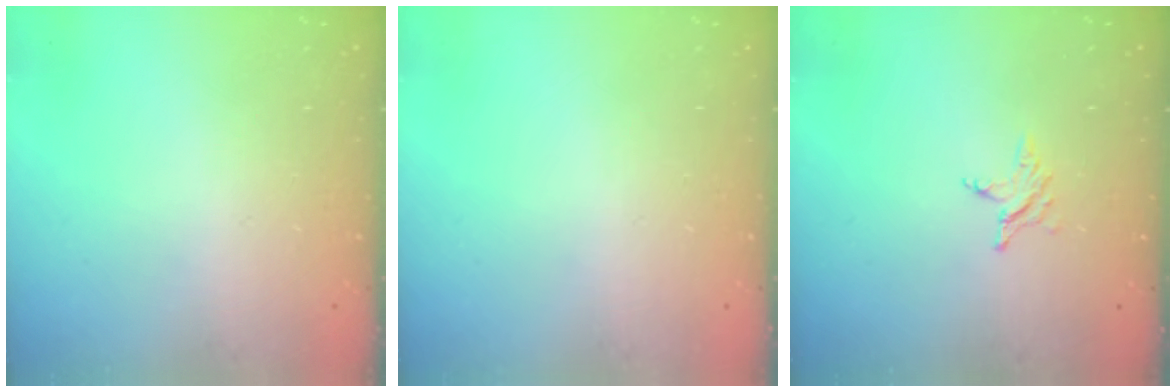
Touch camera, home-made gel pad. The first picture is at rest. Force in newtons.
{"total": 0.0}
{"total": 2.9, "press": 2.9, "slide": 0.3}